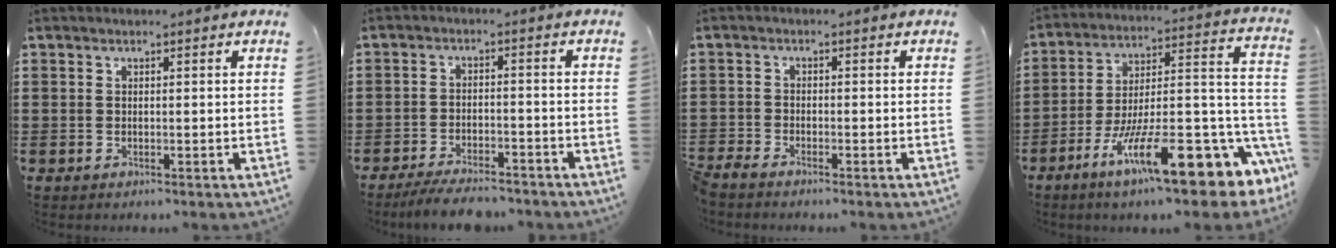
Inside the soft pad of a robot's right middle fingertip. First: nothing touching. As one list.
[{"total": 4.8, "force": [-4.4, 0.7, 1.8], "torque": [-0.035, -0.003, -0.086]}, {"total": 1.8, "force": [-1.7, 0.1, 0.4], "torque": [-0.024, -0.004, -0.040]}, {"total": 16.8, "force": [-8.7, 4.9, 13.4], "torque": [-0.203, 0.000, -0.139]}]